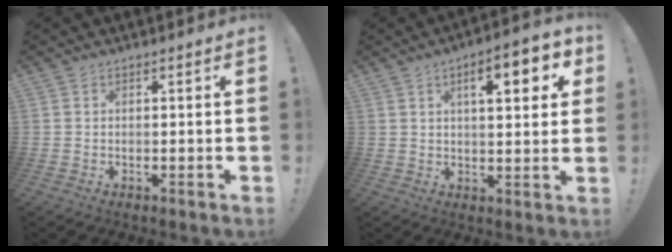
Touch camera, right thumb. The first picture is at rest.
{"total": 10.1, "force": [3.9, 3.0, 8.8], "torque": [-0.112, -0.012, 0.055]}